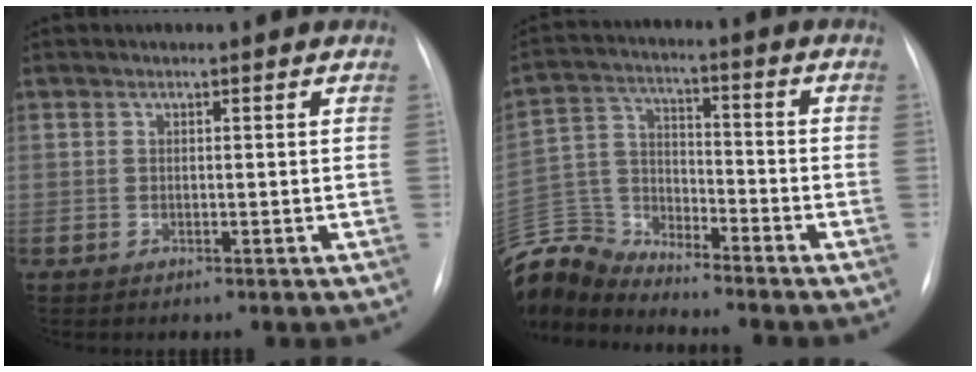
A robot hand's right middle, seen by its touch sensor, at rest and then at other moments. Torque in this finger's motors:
{"motor_torque": [1.05, -1.09, 0.12, 0.01]}